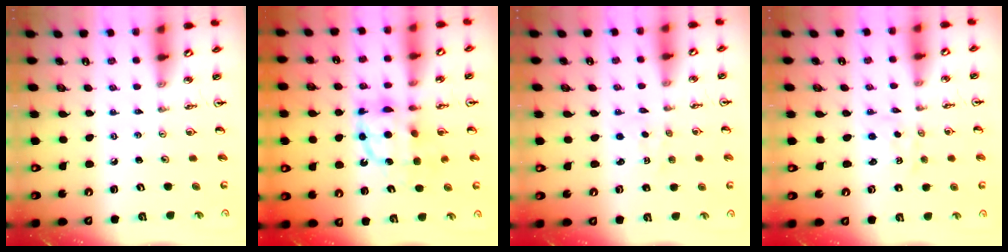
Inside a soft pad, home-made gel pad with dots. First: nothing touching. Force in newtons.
{"total": 11.3, "press": 11.3, "slide": 1.4}
{"total": 1.2, "press": 1.2, "slide": 0.2}
{"total": 0.9, "press": 0.7, "slide": 0.6}